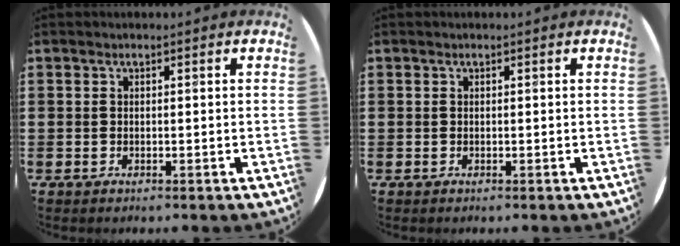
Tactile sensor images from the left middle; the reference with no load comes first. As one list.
[{"total": 0.0}]